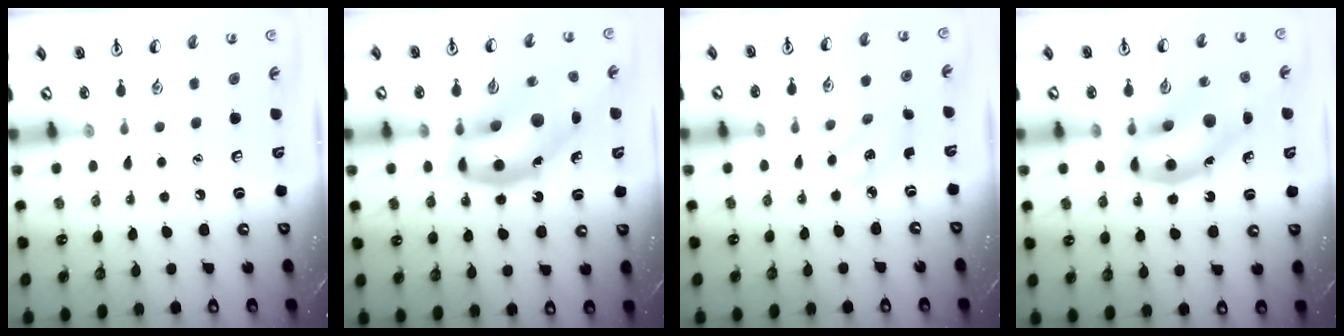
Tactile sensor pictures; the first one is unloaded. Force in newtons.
{"total": 19.0, "press": 18.6, "slide": 3.6}
{"total": 2.6, "press": 2.5, "slide": 0.8}
{"total": 16.7, "press": 16.2, "slide": 4.3}